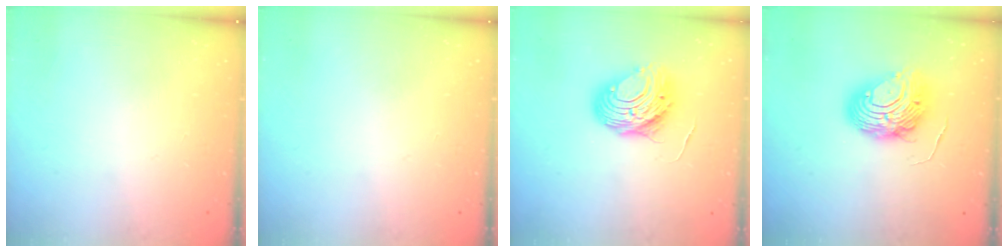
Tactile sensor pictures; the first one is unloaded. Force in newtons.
{"total": 0.0}
{"total": 11.1, "press": 11.1, "slide": 0.9}
{"total": 10.2, "press": 10.2, "slide": 1.1}